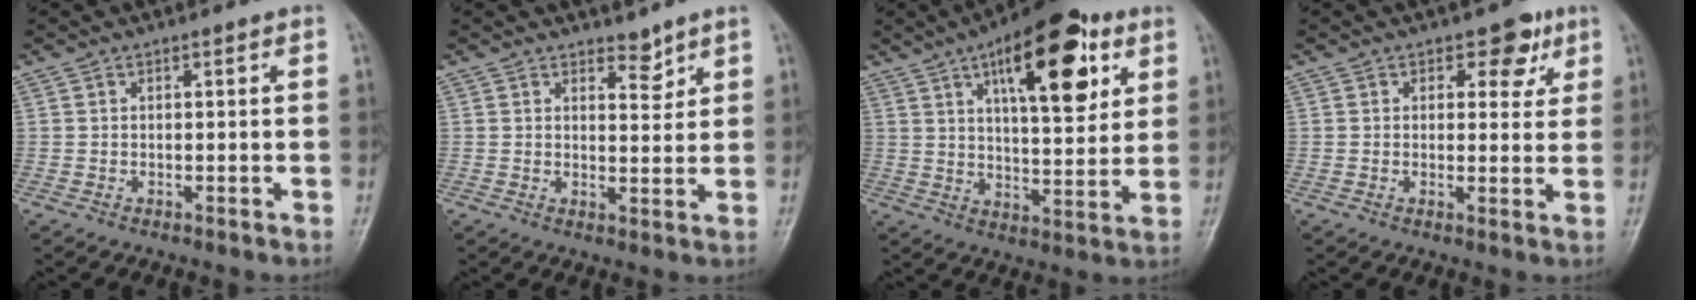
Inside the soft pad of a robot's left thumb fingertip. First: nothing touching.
{"total": 3.2, "force": [2.5, 1.5, 1.2], "torque": [0.000, -0.020, 0.039]}
{"total": 19.1, "force": [8.4, 7.8, 15.3], "torque": [-0.184, -0.021, 0.124]}
{"total": 5.5, "force": [2.6, 3.6, 3.2], "torque": [-0.001, -0.006, 0.025]}